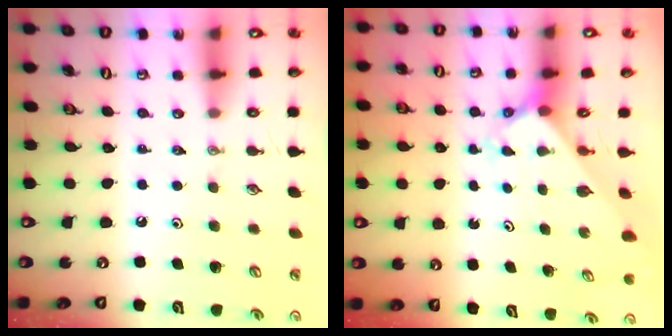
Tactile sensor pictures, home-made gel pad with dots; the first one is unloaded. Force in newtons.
{"total": 2.0, "press": 2.0, "slide": 0.1}